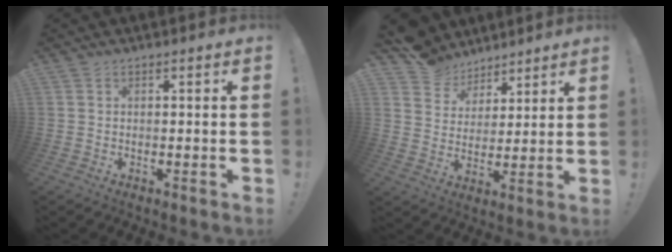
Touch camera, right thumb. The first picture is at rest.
{"total": 10.0, "force": [7.4, 6.6, 1.4], "torque": [-0.030, -0.059, 0.146]}